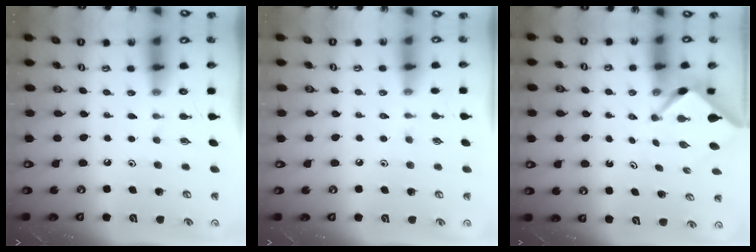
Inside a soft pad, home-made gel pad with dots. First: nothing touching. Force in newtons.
{"total": 2.1, "press": 2.1, "slide": 0.4}
{"total": 2.7, "press": 2.7, "slide": 0.2}